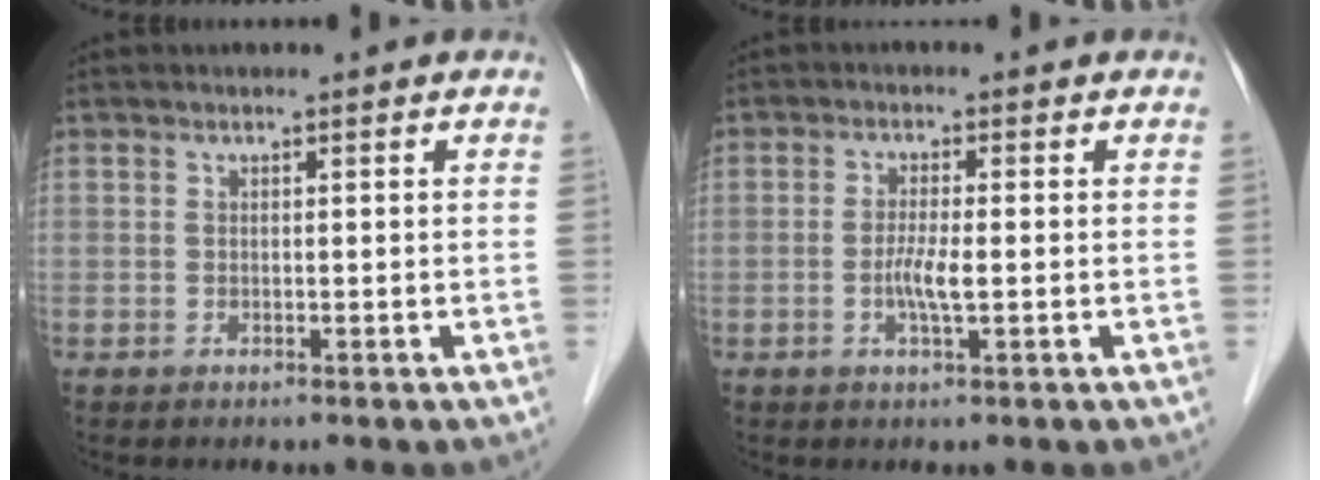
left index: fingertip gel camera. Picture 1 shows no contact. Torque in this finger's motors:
{"motor_torque": [0.43, 0.35, 0.10, 0.06]}